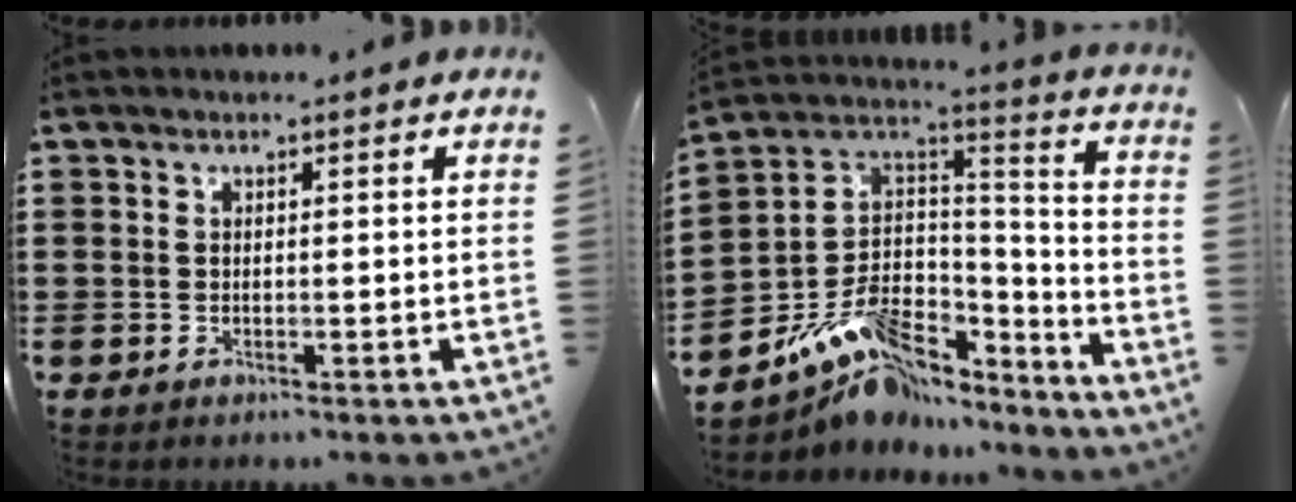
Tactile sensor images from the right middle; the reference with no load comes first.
{"total": 9.4, "force": [-6.1, 5.9, 4.2], "torque": [-0.099, 0.007, -0.117]}